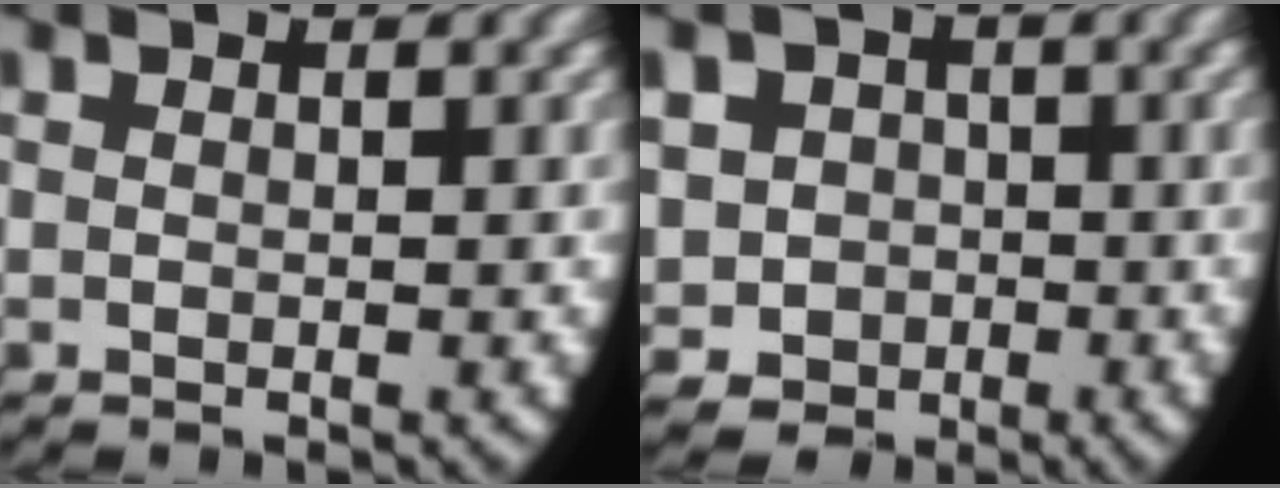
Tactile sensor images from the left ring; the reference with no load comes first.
{"total": 10.4, "force": [-1.6, 9.7, 3.3], "torque": [-0.087, -0.040, -0.026]}